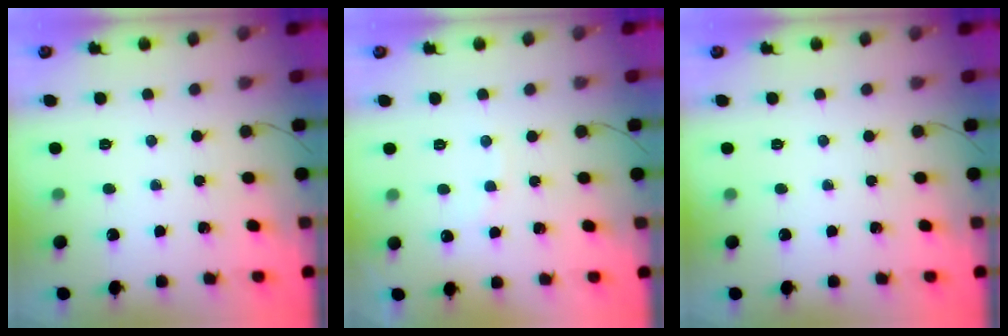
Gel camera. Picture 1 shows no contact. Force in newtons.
{"total": 5.7, "press": 5.7, "slide": 1.0}
{"total": 0.0}